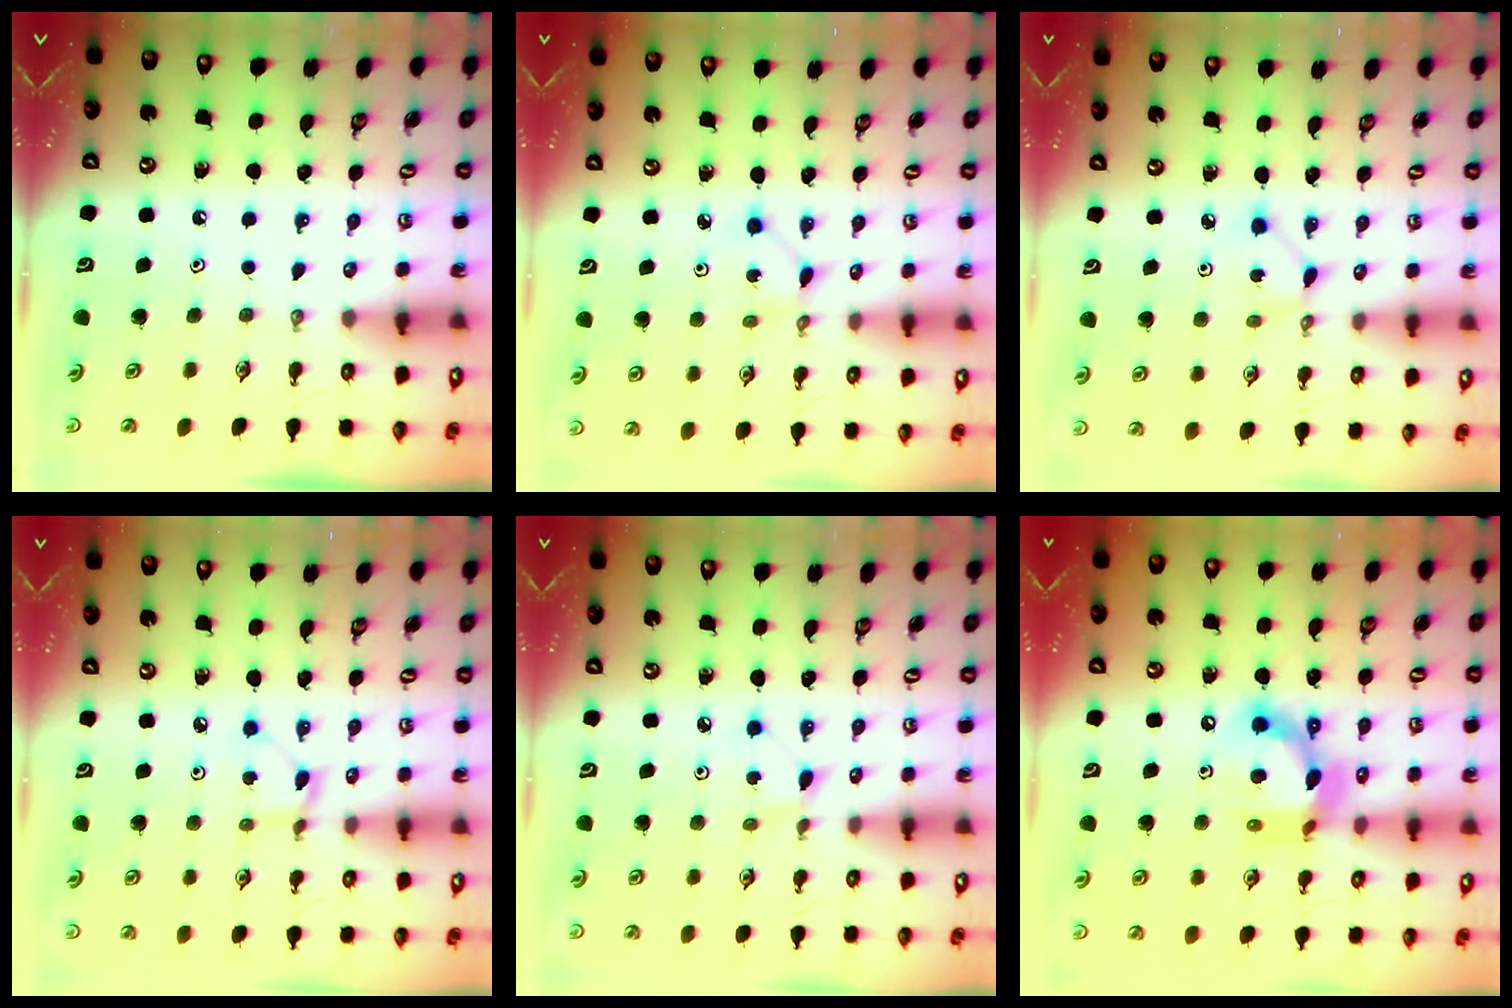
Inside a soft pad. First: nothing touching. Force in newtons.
{"total": 1.3, "press": 1.3, "slide": 0.1}
{"total": 1.7, "press": 1.7, "slide": 0.1}
{"total": 2.3, "press": 2.3, "slide": 0.4}
{"total": 3.0, "press": 3.0, "slide": 0.3}
{"total": 13.7, "press": 13.7, "slide": 1.0}